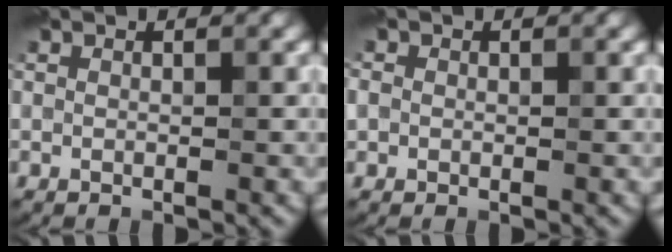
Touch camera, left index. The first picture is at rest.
{"total": 2.3, "force": [0.4, 2.1, 1.0], "torque": [-0.007, 0.019, -0.016]}